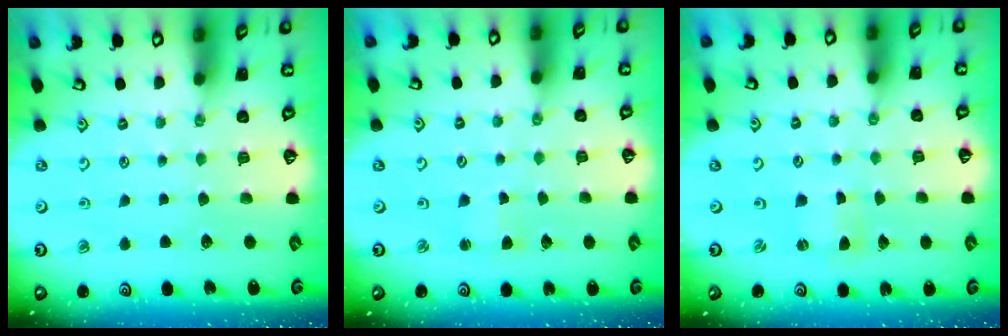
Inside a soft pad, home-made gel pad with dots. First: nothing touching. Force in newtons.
{"total": 1.9, "press": 1.9, "slide": 0.2}
{"total": 0.0}